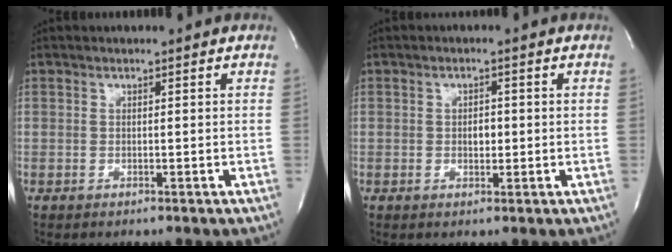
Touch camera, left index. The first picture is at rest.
{"total": 1.8, "force": [-0.2, 1.1, 1.4], "torque": [-0.021, -0.001, -0.001]}